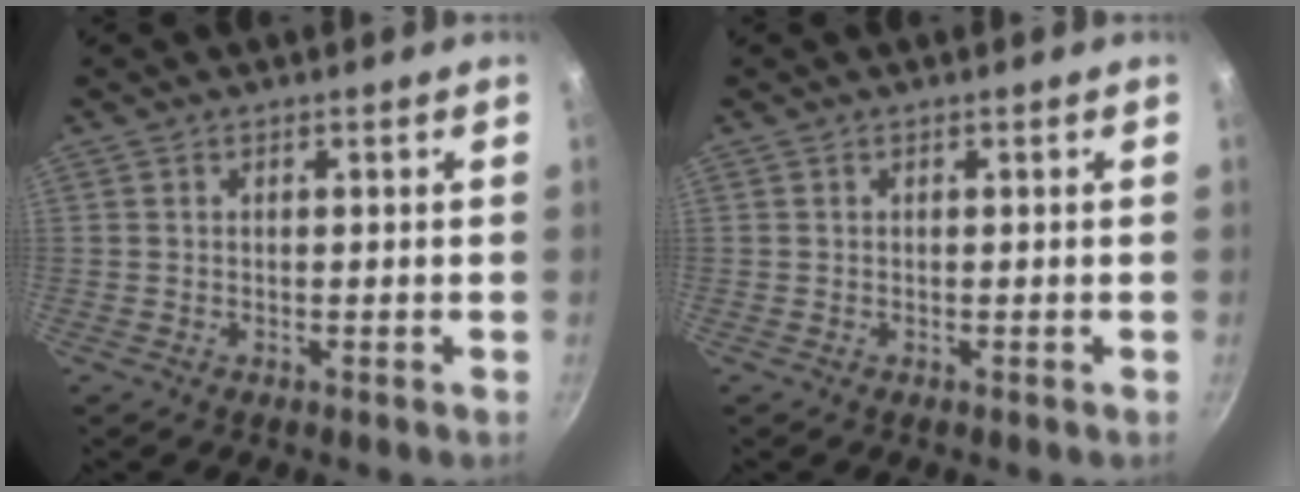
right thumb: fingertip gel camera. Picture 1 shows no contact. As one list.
[{"total": 0.0}]